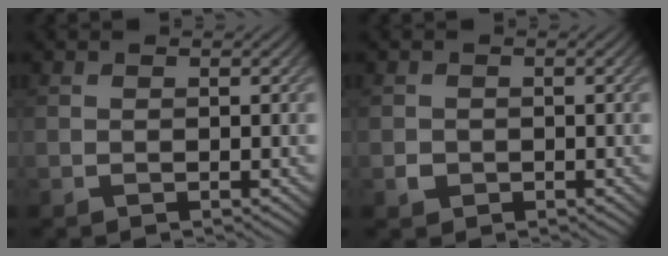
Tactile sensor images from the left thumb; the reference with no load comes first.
{"total": 1.2, "force": [-0.4, 1.1, 0.3], "torque": [-0.003, -0.007, -0.009]}